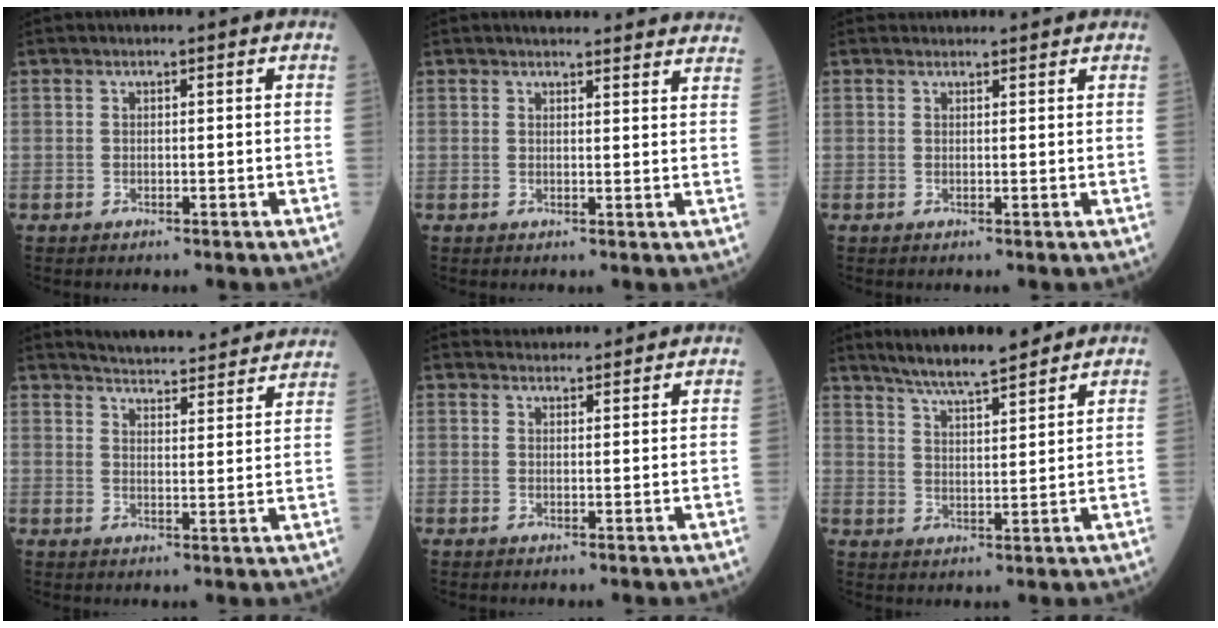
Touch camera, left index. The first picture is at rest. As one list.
[{"total": 16.2, "force": [15.4, 1.8, 4.6], "torque": [-0.043, -0.004, 0.170]}, {"total": 2.7, "force": [2.7, 0.2, 0.2], "torque": [-0.006, 0.024, 0.041]}, {"total": 20.9, "force": [19.9, 2.0, 6.1], "torque": [-0.084, -0.021, 0.245]}, {"total": 4.5, "force": [4.5, 0.4, 0.3], "torque": [-0.012, 0.024, 0.065]}, {"total": 10.1, "force": [8.8, 0.9, 5.0], "torque": [-0.083, 0.014, 0.147]}]